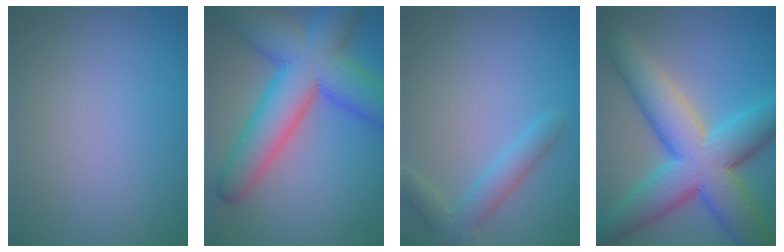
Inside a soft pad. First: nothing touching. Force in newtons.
{"total": 11.8, "press": 11.8, "slide": 0.6}
{"total": 3.0, "press": 3.0, "slide": 0.2}
{"total": 11.6, "press": 11.6, "slide": 0.2}